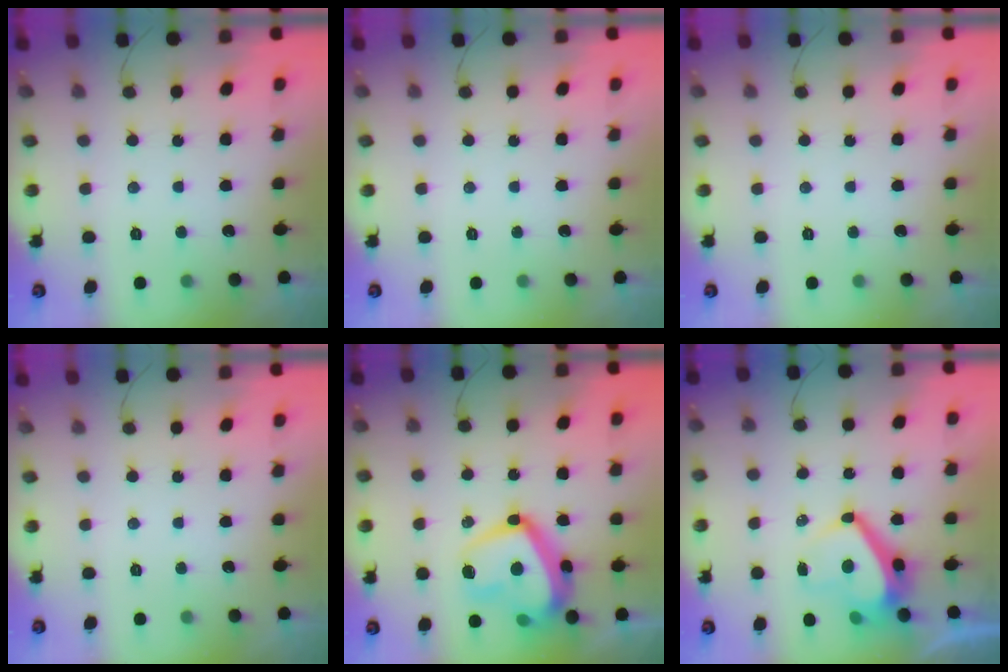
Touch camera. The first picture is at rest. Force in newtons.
{"total": 0.0}
{"total": 0.0}
{"total": 0.0}
{"total": 20.5, "press": 20.4, "slide": 1.7}
{"total": 10.5, "press": 10.5, "slide": 0.9}